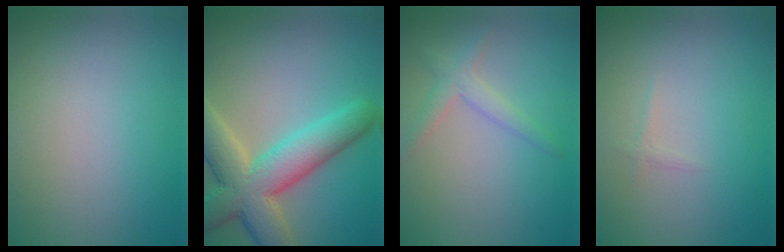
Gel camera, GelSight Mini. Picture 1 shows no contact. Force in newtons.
{"total": 9.1, "press": 9.0, "slide": 0.5}
{"total": 2.2, "press": 2.2, "slide": 0.1}
{"total": 0.5, "press": 0.5, "slide": 0.0}